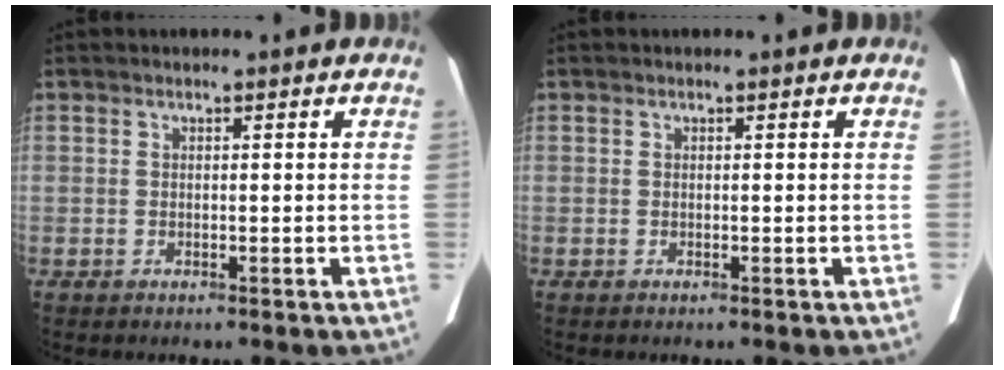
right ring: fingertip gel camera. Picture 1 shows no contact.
{"total": 0.0}